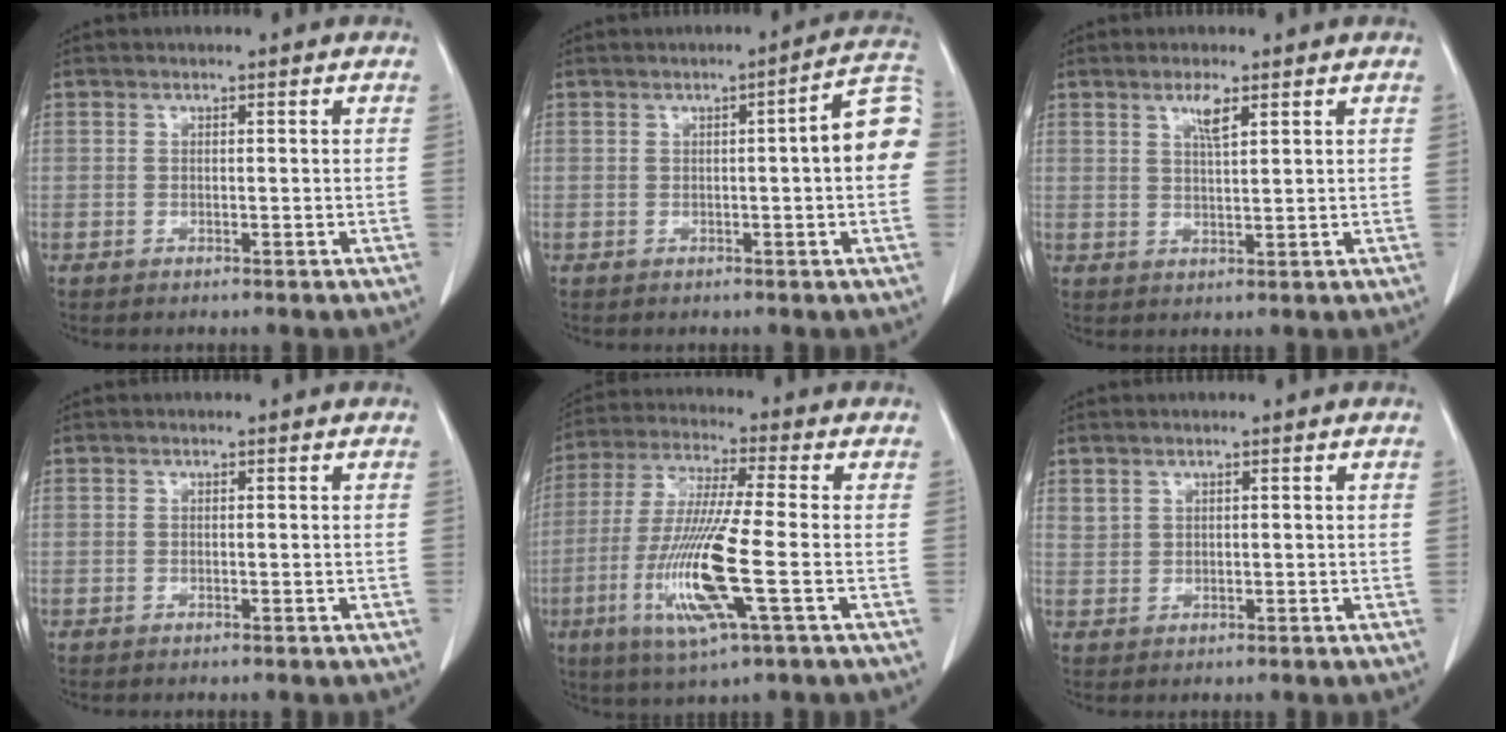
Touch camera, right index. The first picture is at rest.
{"total": 7.9, "force": [0.4, 0.8, 7.9], "torque": [-0.093, 0.020, -0.004]}
{"total": 2.9, "force": [1.7, 0.3, 2.4], "torque": [-0.048, -0.003, 0.032]}
{"total": 0.0}
{"total": 14.3, "force": [-3.9, 0.4, 13.7], "torque": [-0.288, -0.019, -0.077]}
{"total": 1.3, "force": [1.2, 0.6, 0.2], "torque": [0.000, 0.002, 0.025]}